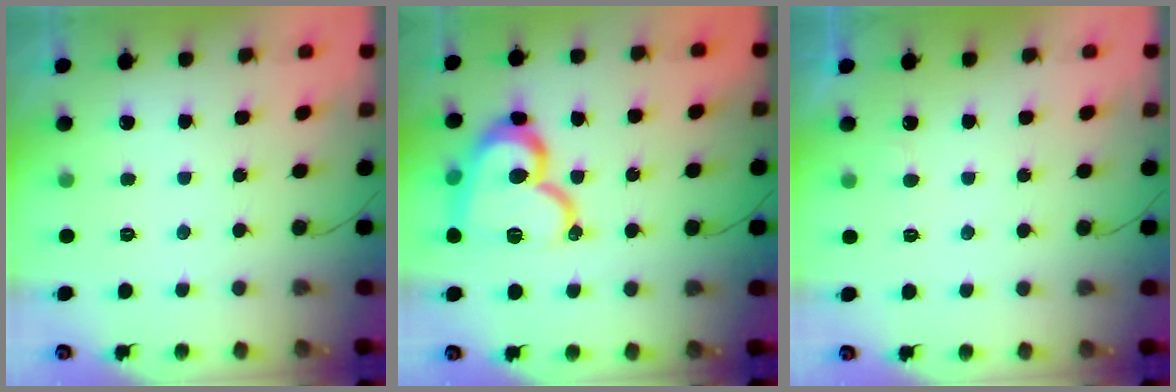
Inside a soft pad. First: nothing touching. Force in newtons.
{"total": 19.2, "press": 19.1, "slide": 1.6}
{"total": 3.9, "press": 3.9, "slide": 0.3}